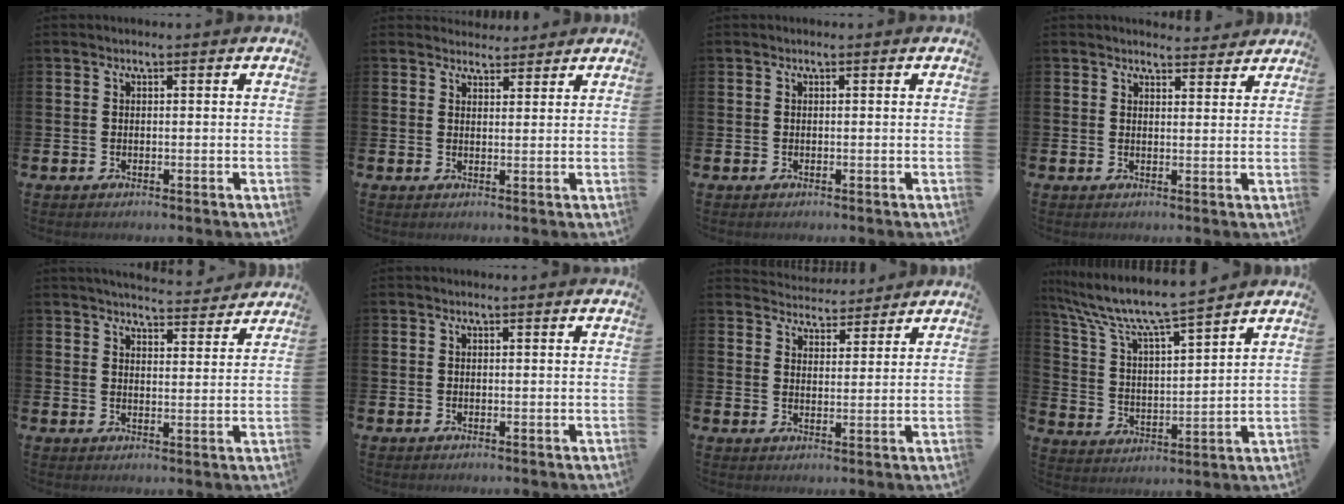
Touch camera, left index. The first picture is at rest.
{"total": 3.0, "force": [2.9, 0.9, -0.3], "torque": [0.007, -0.015, 0.052]}
{"total": 0.0}
{"total": 2.9, "force": [2.9, 0.5, 0.0], "torque": [0.004, -0.017, 0.050]}
{"total": 4.7, "force": [4.7, 0.4, 0.2], "torque": [-0.007, -0.035, 0.082]}
{"total": 0.0}
{"total": 4.3, "force": [4.1, 0.9, -0.4], "torque": [-0.005, -0.025, 0.075]}
{"total": 8.7, "force": [8.0, 0.5, 3.3], "torque": [-0.105, -0.053, 0.136]}